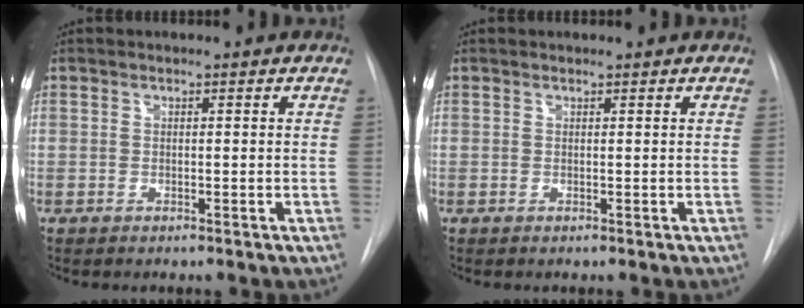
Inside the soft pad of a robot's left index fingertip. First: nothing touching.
{"total": 0.6, "force": [0.5, 0.1, 0.1], "torque": [-0.006, 0.008, 0.007]}